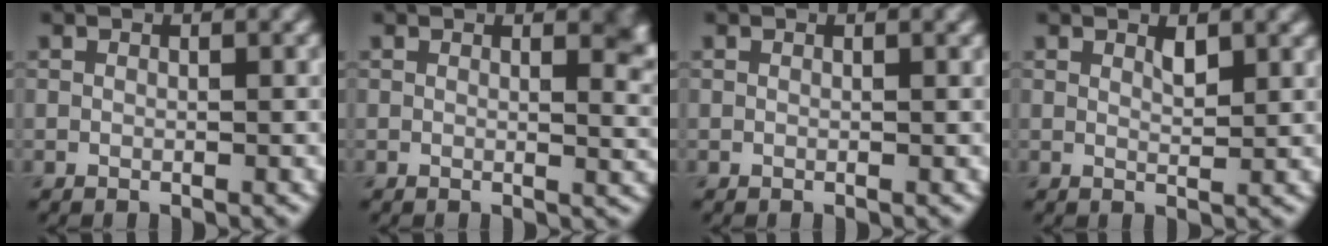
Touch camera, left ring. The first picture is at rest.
{"total": 2.6, "force": [1.4, 1.0, 2.0], "torque": [-0.015, -0.004, 0.019]}
{"total": 0.0}
{"total": 1.2, "force": [0.8, 0.3, 0.8], "torque": [-0.016, -0.002, 0.015]}